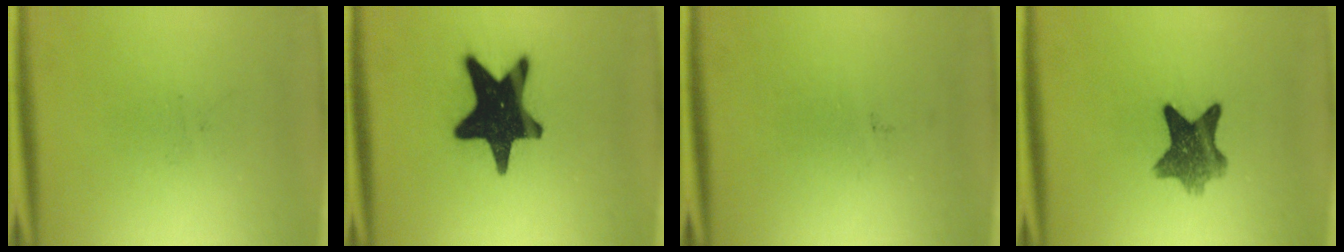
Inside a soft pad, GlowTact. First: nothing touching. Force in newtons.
{"total": 19.5}
{"total": 0.0}
{"total": 7.9}